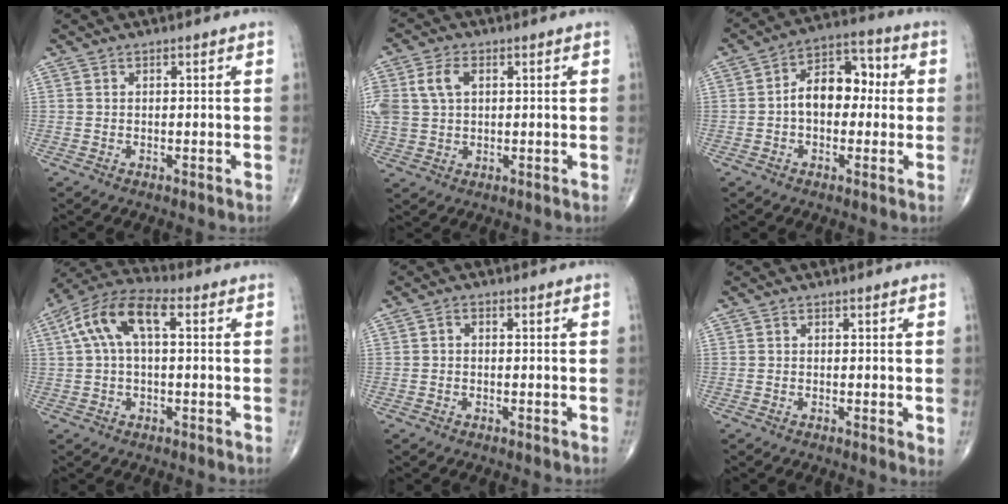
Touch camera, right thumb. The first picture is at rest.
{"total": 8.8, "force": [2.2, 6.0, 6.0], "torque": [-0.136, 0.009, 0.048]}
{"total": 10.7, "force": [-0.1, 7.1, 8.0], "torque": [-0.099, 0.036, -0.013]}
{"total": 11.6, "force": [2.7, 5.5, 9.8], "torque": [-0.199, 0.041, 0.042]}
{"total": 1.3, "force": [-0.1, 0.9, 0.8], "torque": [-0.009, 0.006, -0.005]}
{"total": 1.5, "force": [-0.1, 0.5, 1.5], "torque": [-0.022, -0.006, -0.005]}